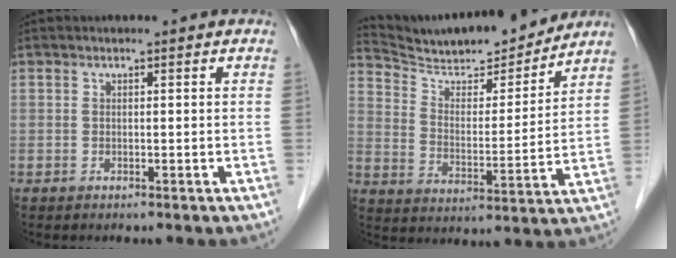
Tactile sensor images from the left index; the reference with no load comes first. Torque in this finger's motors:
{"motor_torque": [-0.32, -0.72, 0.15, 0.02]}